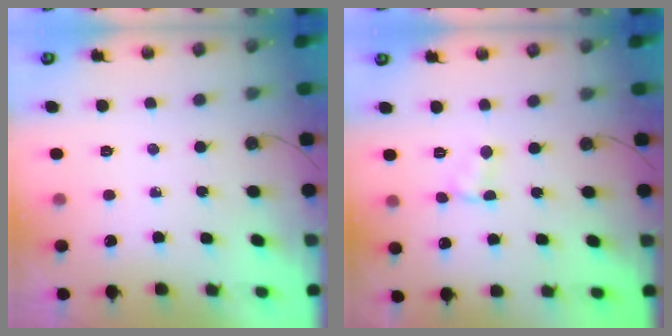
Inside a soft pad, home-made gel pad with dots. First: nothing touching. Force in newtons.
{"total": 2.4, "press": 2.4, "slide": 0.3}